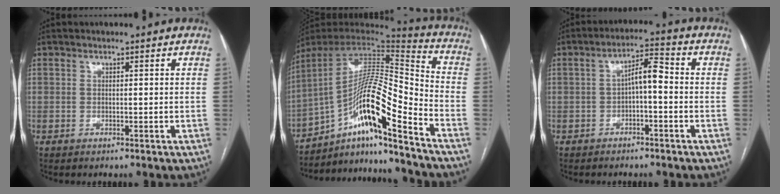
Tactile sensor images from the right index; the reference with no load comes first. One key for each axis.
{"total": 18.3, "fx": -11.1, "fy": 0.6, "fz": 14.6, "tx": -0.261, "ty": 0.015, "tz": -0.191}
{"total": 5.1, "fx": -0.6, "fy": 1.4, "fz": 4.8, "tx": -0.083, "ty": 0.026, "tz": -0.012}